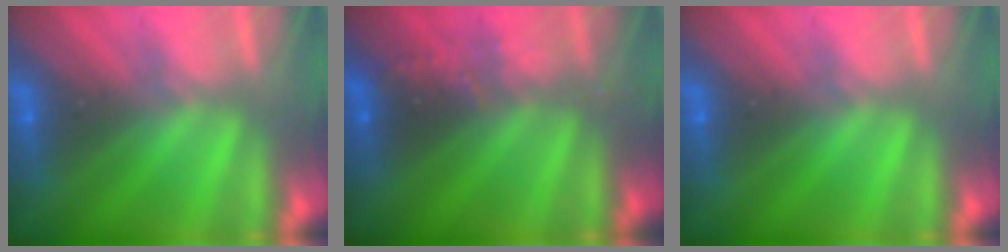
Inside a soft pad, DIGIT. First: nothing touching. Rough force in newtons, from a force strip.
{"total": 2.5}
{"total": 0.0}